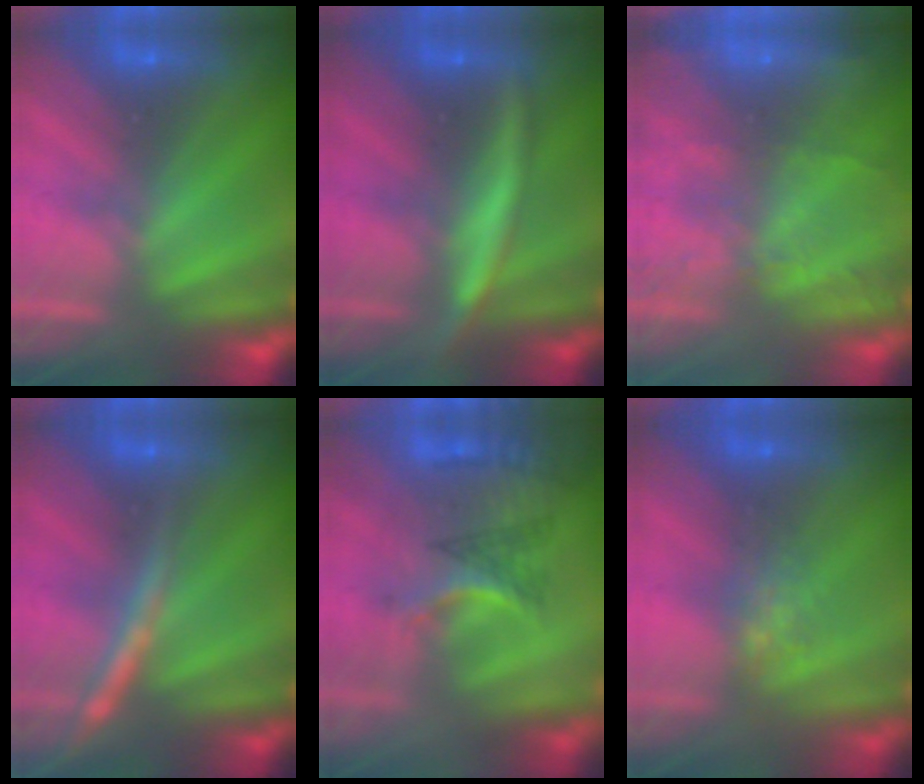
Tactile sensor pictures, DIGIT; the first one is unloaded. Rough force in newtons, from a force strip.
{"total": 2.9}
{"total": 7.7}
{"total": 2.8}
{"total": 2.9}
{"total": 4.3}